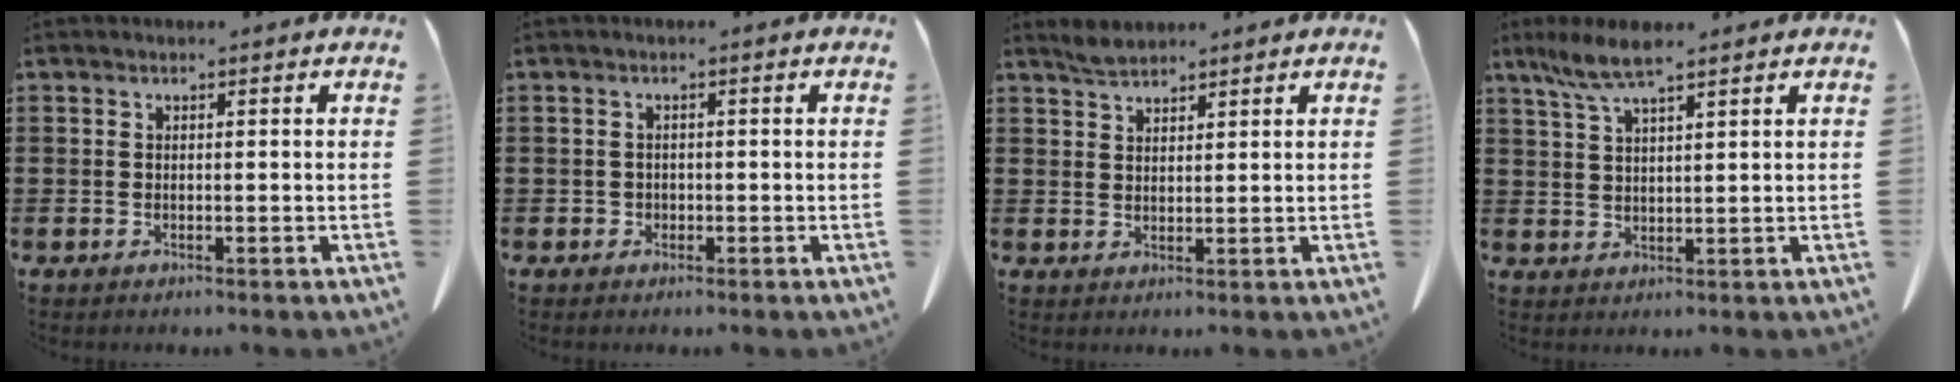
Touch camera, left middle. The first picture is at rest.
{"total": 0.6, "force": [0.0, 0.6, 0.1], "torque": [-0.004, 0.005, -0.002]}
{"total": 2.3, "force": [2.2, 0.3, 0.7], "torque": [-0.018, 0.002, 0.042]}
{"total": 5.8, "force": [4.1, 0.6, 4.0], "torque": [-0.088, -0.001, 0.074]}